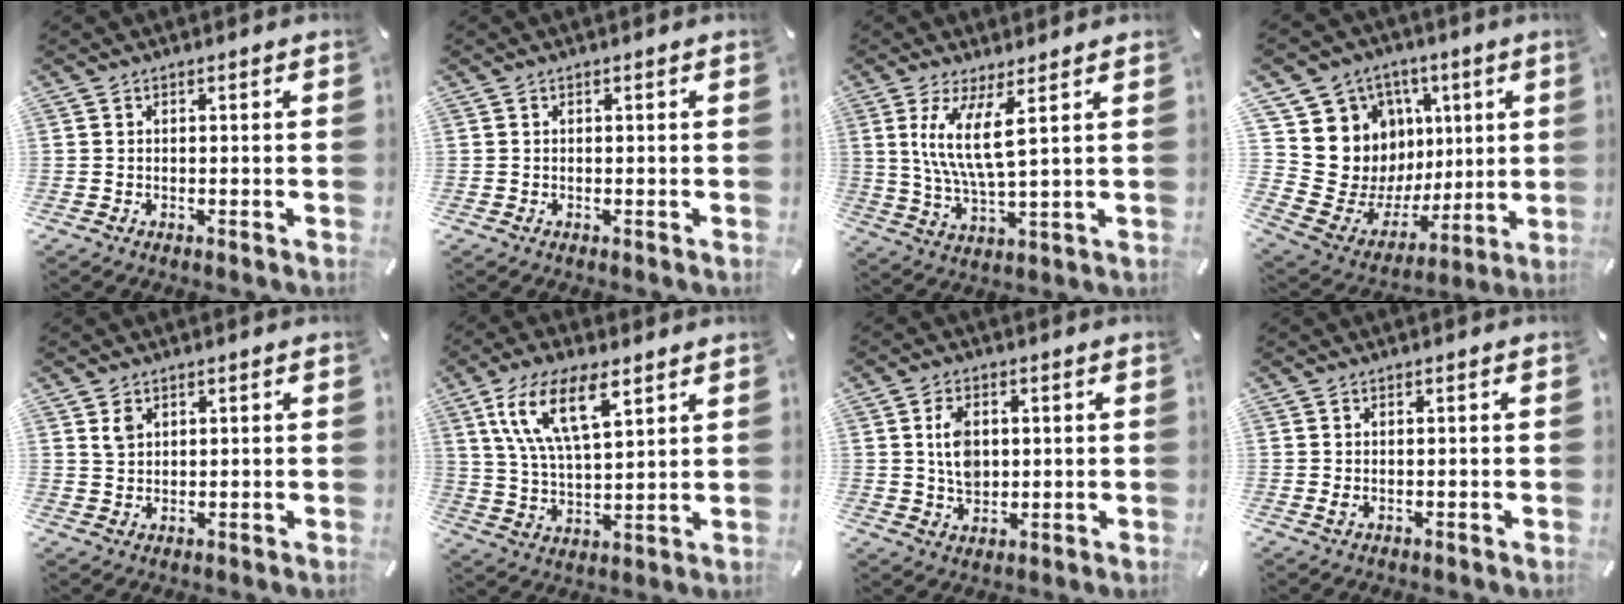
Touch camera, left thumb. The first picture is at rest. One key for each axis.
{"total": 0.0}
{"total": 9.8, "fx": 3.5, "fy": 2.2, "fz": 8.9, "tx": -0.190, "ty": -0.002, "tz": 0.061}
{"total": 13.7, "fx": 3.3, "fy": 13.2, "fz": 1.8, "tx": -0.021, "ty": -0.057, "tz": 0.100}
{"total": 3.0, "fx": 1.7, "fy": 2.3, "fz": 0.8, "tx": -0.010, "ty": -0.002, "tz": 0.032}
{"total": 13.9, "fx": 7.6, "fy": 5.9, "fz": 10.1, "tx": -0.224, "ty": -0.011, "tz": 0.132}
{"total": 6.7, "fx": 1.1, "fy": 5.0, "fz": 4.3, "tx": -0.074, "ty": 0.000, "tz": 0.015}
{"total": 1.0, "fx": 0.0, "fy": 0.2, "fz": 1.0, "tx": -0.025, "ty": -0.005, "tz": -0.002}